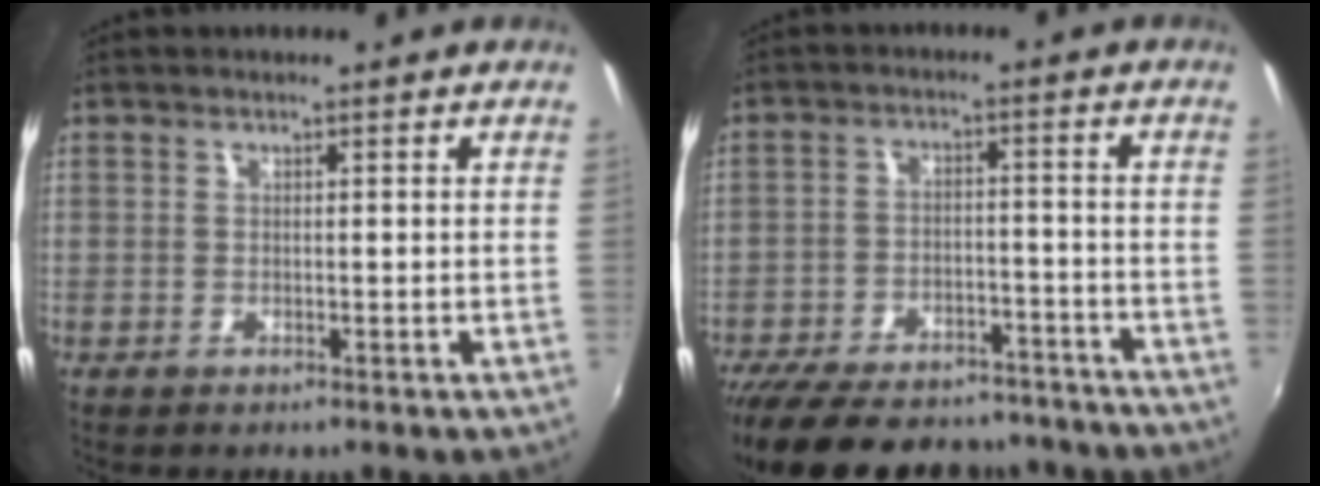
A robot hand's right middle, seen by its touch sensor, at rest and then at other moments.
{"total": 21.7, "force": [-18.2, 7.9, 8.8], "torque": [-0.191, 0.001, -0.249]}